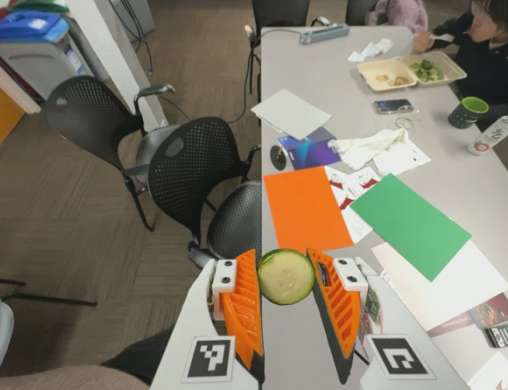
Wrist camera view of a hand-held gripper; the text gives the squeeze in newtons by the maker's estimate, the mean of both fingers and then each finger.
{"total": 9.0, "left": 8.6, "right": 9.3}